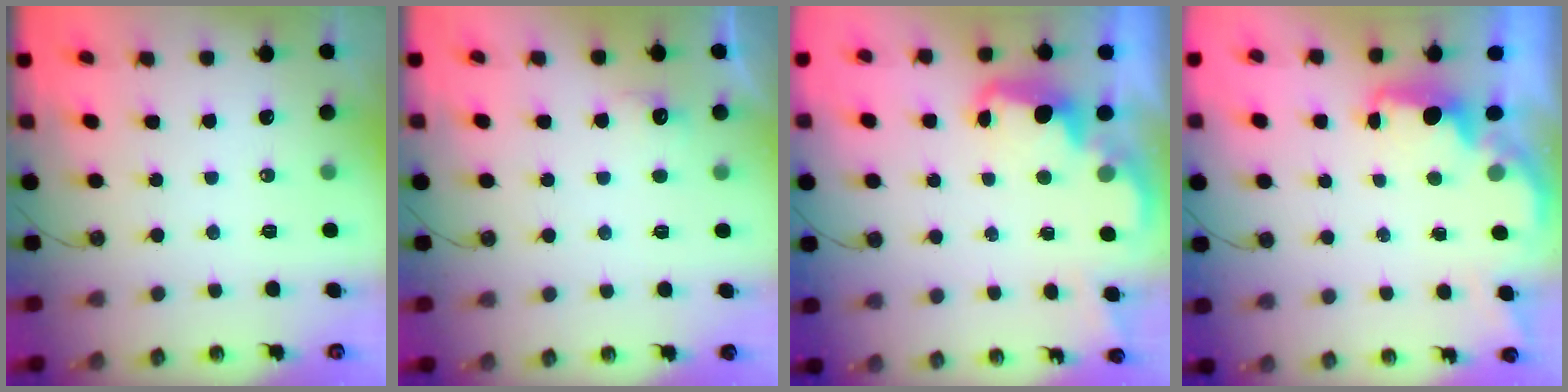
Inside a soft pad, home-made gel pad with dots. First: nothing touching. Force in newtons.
{"total": 5.1, "press": 4.9, "slide": 1.2}
{"total": 2.7, "press": 2.7, "slide": 0.7}
{"total": 2.0, "press": 1.8, "slide": 0.8}